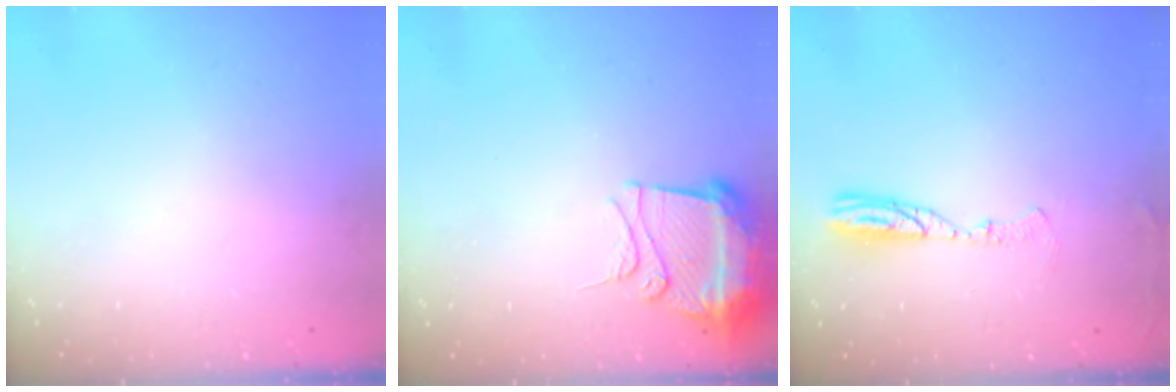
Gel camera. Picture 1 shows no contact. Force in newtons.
{"total": 10.8, "press": 10.7, "slide": 1.1}
{"total": 7.4, "press": 7.2, "slide": 1.5}